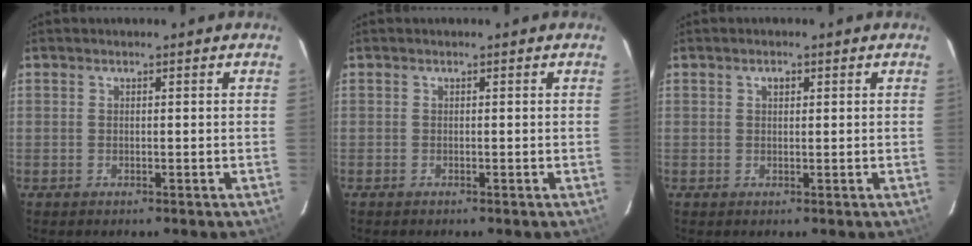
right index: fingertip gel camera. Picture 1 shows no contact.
{"total": 0.0}
{"total": 1.3, "force": [0.5, 0.9, 0.8], "torque": [-0.012, 0.004, 0.009]}